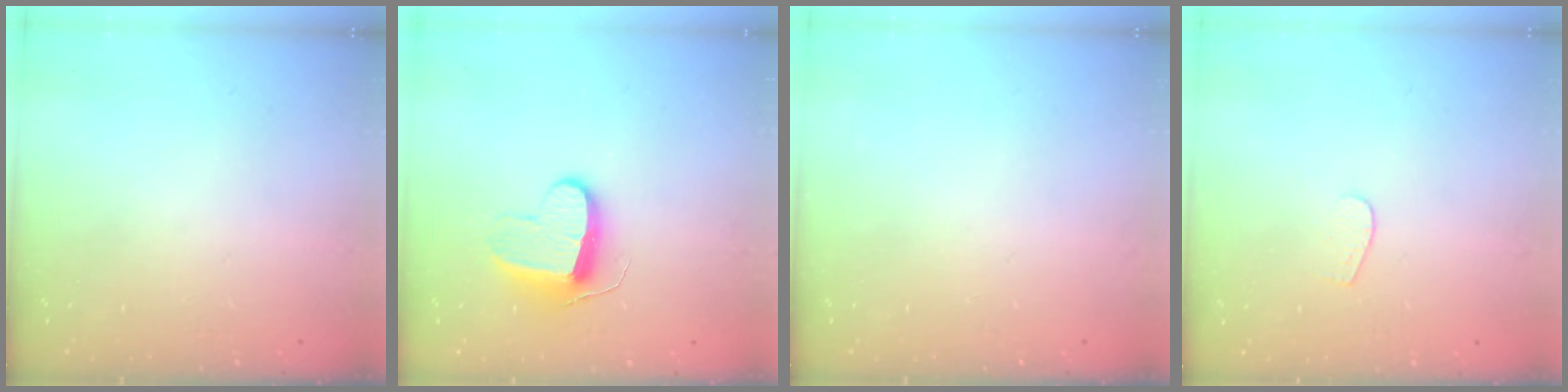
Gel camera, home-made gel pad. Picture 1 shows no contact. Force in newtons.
{"total": 9.8, "press": 9.8, "slide": 0.2}
{"total": 0.0}
{"total": 3.4, "press": 3.4, "slide": 0.3}